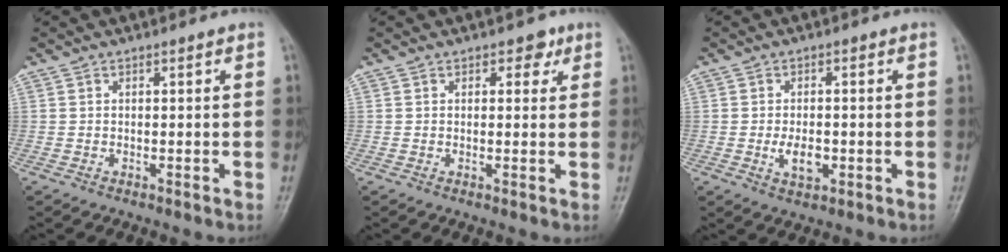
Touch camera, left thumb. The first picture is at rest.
{"total": 2.6, "force": [1.4, 1.8, 1.4], "torque": [0.005, -0.003, 0.014]}
{"total": 4.7, "force": [-1.1, 2.8, 3.6], "torque": [-0.055, -0.001, -0.017]}